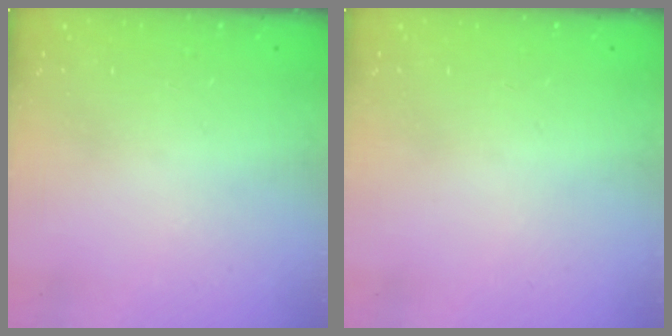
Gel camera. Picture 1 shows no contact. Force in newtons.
{"total": 16.5, "press": 2.7, "slide": 16.2}